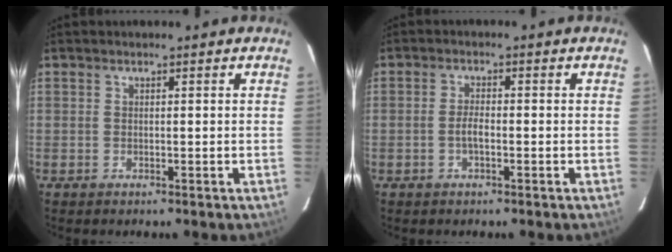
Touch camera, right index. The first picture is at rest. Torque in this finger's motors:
{"motor_torque": [0.31, -0.14, 0.19, 0.05]}